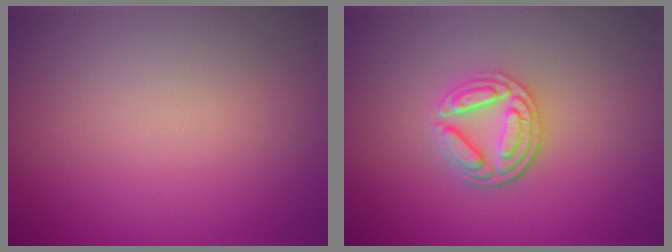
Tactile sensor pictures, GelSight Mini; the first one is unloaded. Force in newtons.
{"total": 3.6, "press": 3.1, "slide": 1.8}